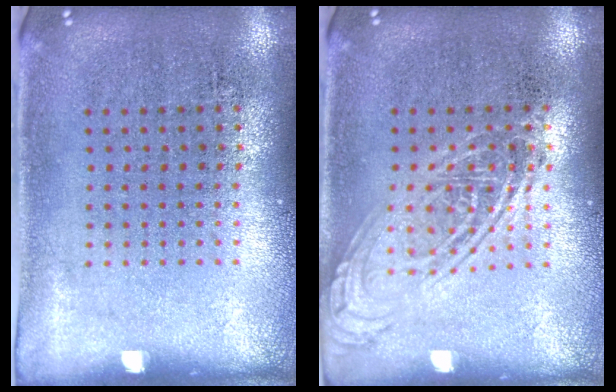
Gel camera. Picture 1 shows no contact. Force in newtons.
{"total": 2.6, "press": 2.6, "slide": 0.3}